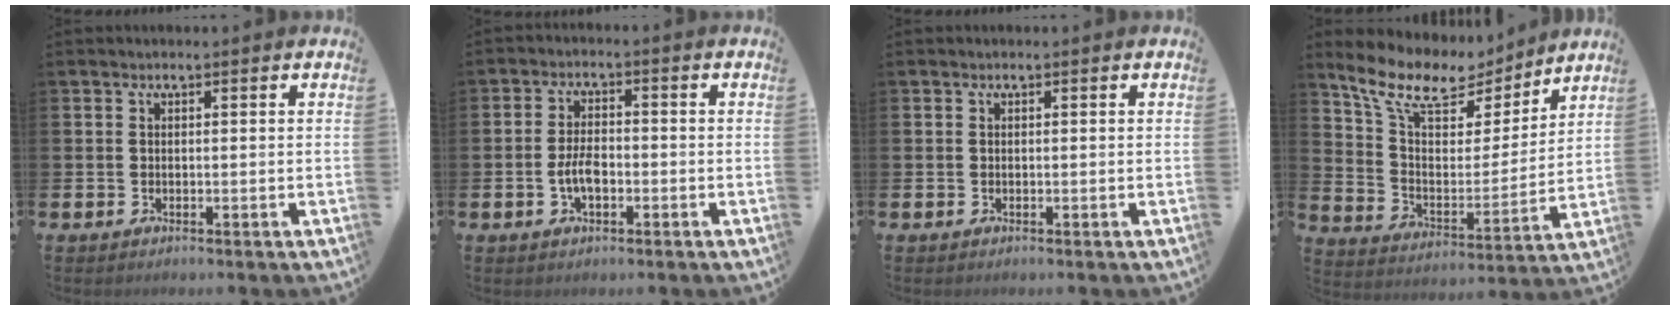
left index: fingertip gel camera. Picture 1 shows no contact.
{"total": 3.8, "force": [-0.9, 2.0, 3.2], "torque": [-0.056, 0.008, -0.016]}
{"total": 0.0}
{"total": 10.8, "force": [8.9, 4.6, 4.0], "torque": [-0.121, -0.051, 0.159]}